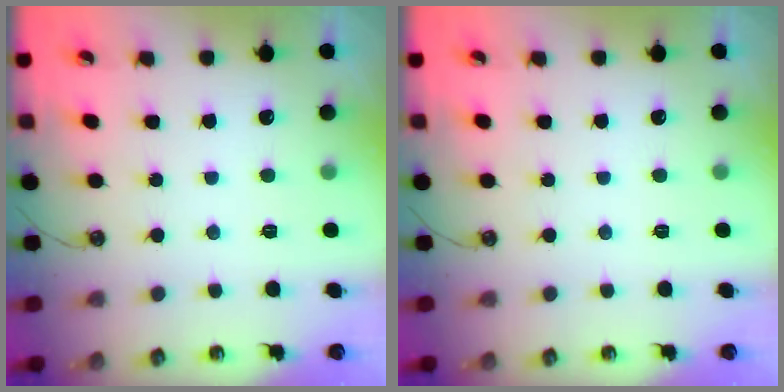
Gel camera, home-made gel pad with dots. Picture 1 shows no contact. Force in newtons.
{"total": 0.0}